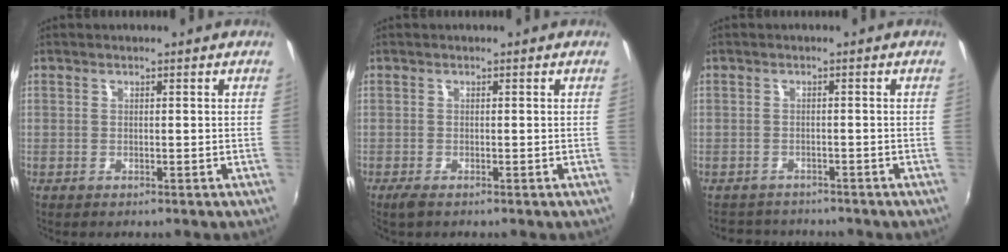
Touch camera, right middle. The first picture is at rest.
{"total": 1.9, "force": [-1.4, 0.5, 1.3], "torque": [-0.027, -0.009, -0.026]}
{"total": 5.0, "force": [-4.5, 2.1, 0.6], "torque": [-0.025, 0.000, -0.073]}